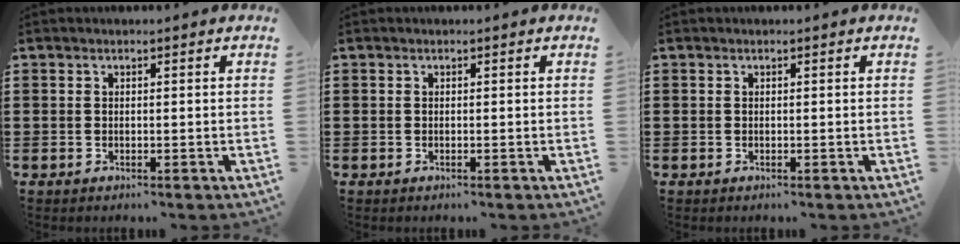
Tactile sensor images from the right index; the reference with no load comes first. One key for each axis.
{"total": 0.0}
{"total": 0.0}